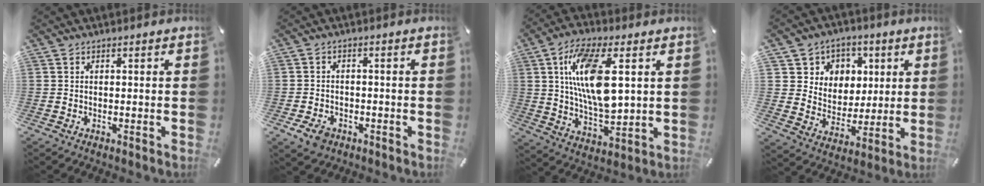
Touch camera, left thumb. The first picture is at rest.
{"total": 4.4, "force": [-2.5, 3.0, 2.0], "torque": [-0.049, 0.009, -0.051]}
{"total": 15.8, "force": [4.4, 6.6, 13.6], "torque": [-0.268, -0.011, 0.070]}
{"total": 9.2, "force": [2.8, 8.8, 0.3], "torque": [-0.017, -0.025, 0.058]}